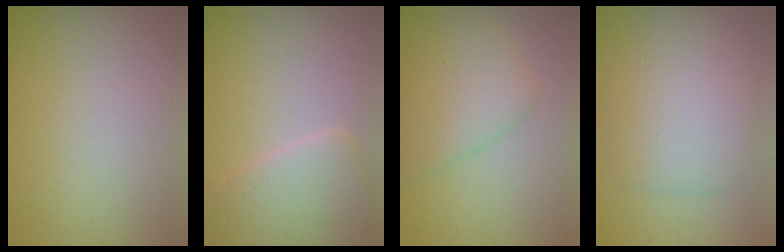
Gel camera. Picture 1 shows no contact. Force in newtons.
{"total": 4.6, "press": 4.6, "slide": 0.5}
{"total": 4.9, "press": 4.9, "slide": 0.3}
{"total": 5.3, "press": 5.3, "slide": 0.3}